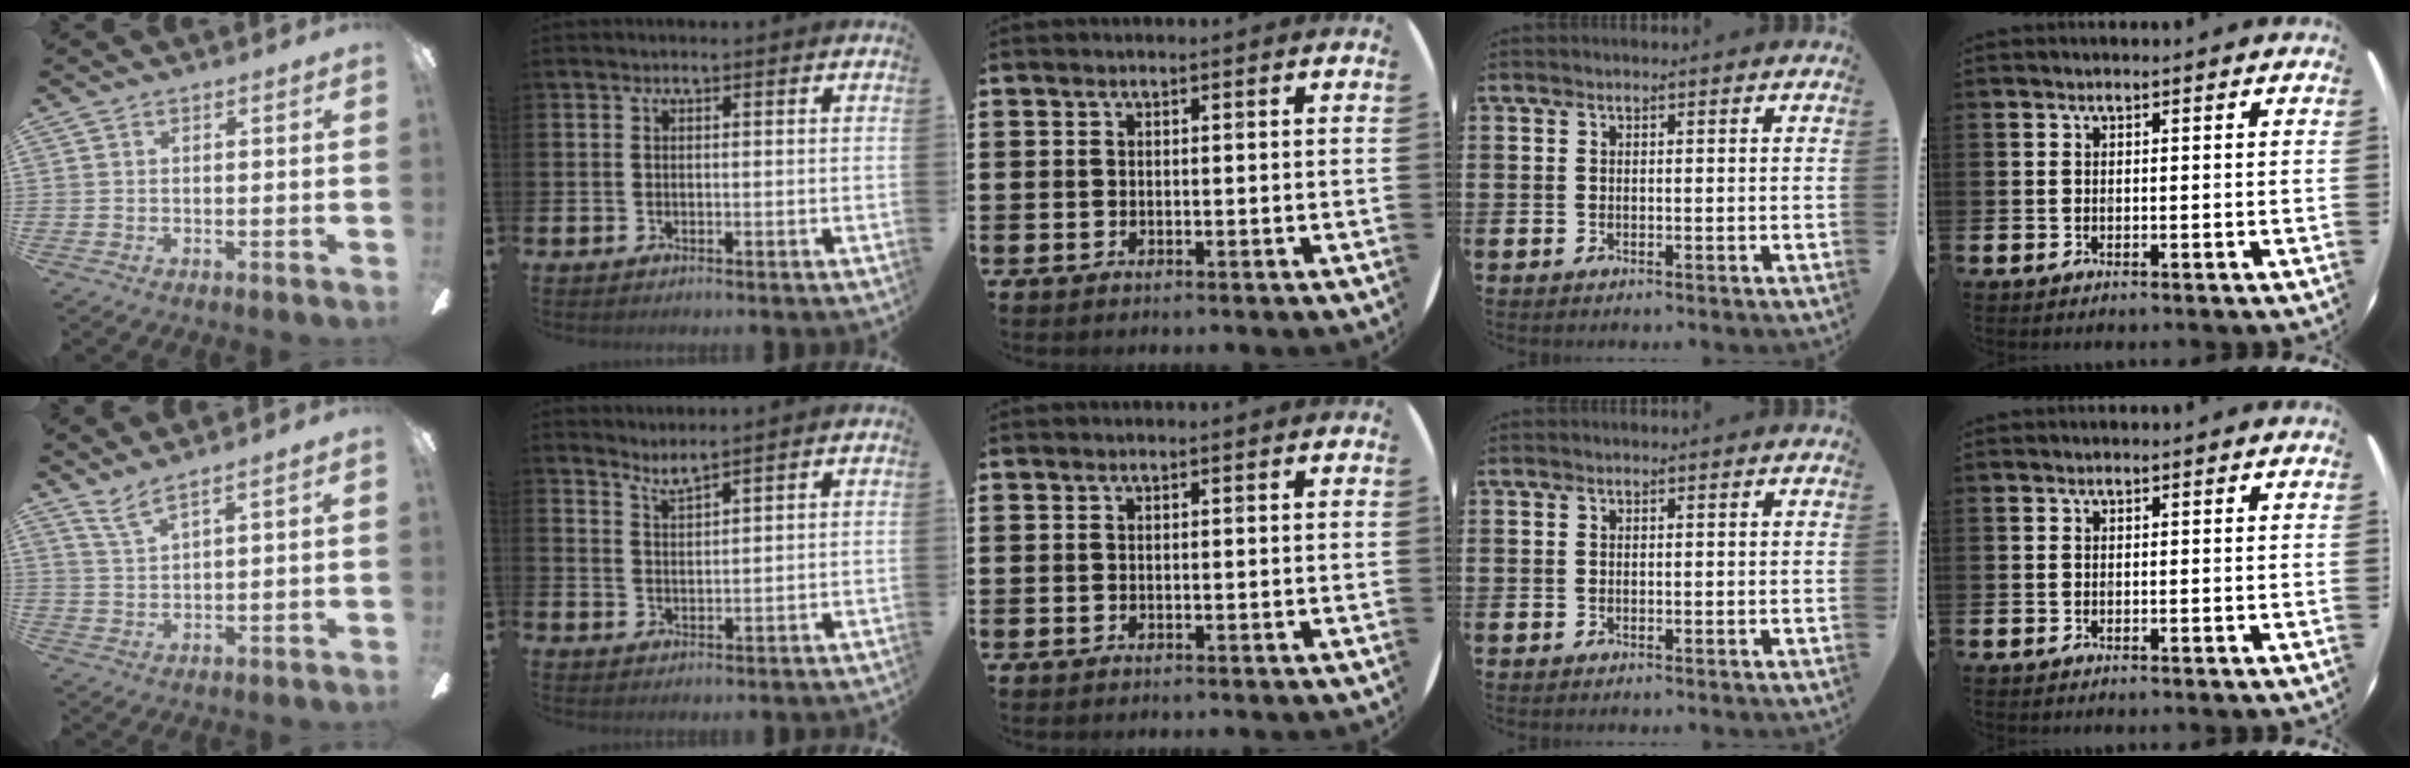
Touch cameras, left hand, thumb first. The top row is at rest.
{"thumb": {"total": 4.7, "force": [3.7, 0.3, 2.9], "torque": [-0.065, -0.017, 0.066]}, "index": {"total": 2.7, "force": [2.7, -0.4, 0.2], "torque": [-0.010, -0.012, 0.050]}}